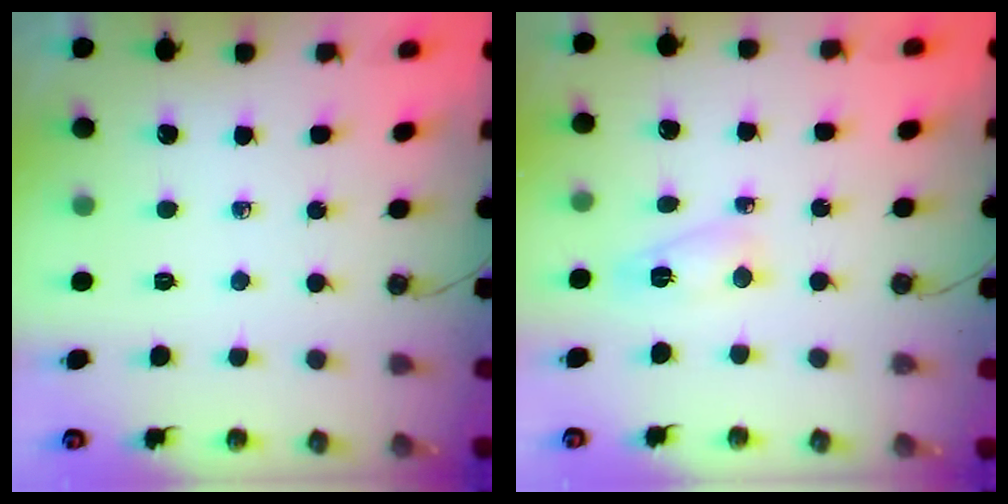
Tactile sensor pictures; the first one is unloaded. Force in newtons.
{"total": 3.4, "press": 3.4, "slide": 0.3}